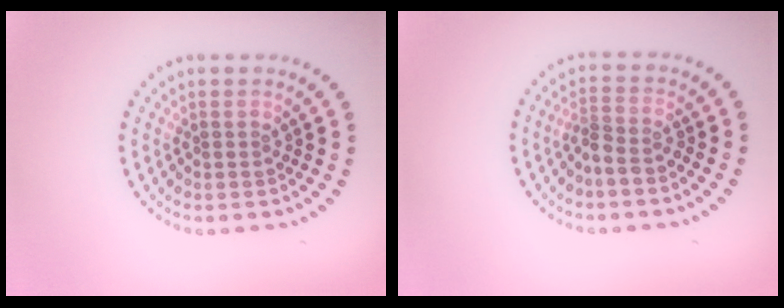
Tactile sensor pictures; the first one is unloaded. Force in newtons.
{"total": 2.0, "press": 1.4, "slide": 1.4}